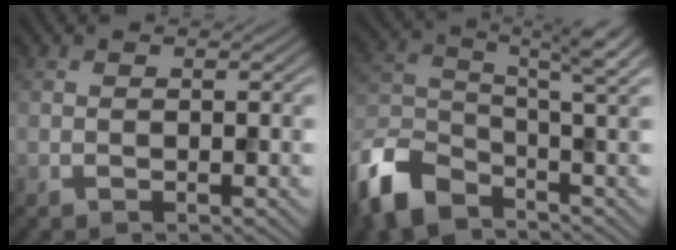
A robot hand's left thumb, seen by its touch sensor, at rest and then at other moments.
{"total": 7.8, "force": [-5.2, 2.8, 5.0], "torque": [-0.097, -0.013, -0.116]}